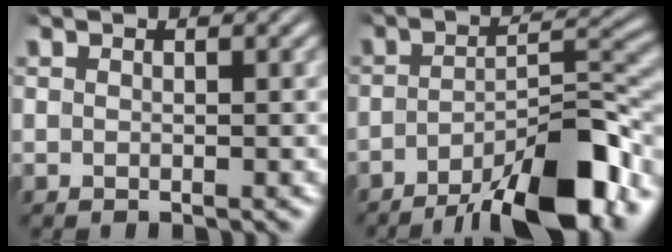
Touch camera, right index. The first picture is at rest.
{"total": 10.8, "force": [-7.6, 2.7, 7.2], "torque": [-0.090, -0.006, -0.110]}